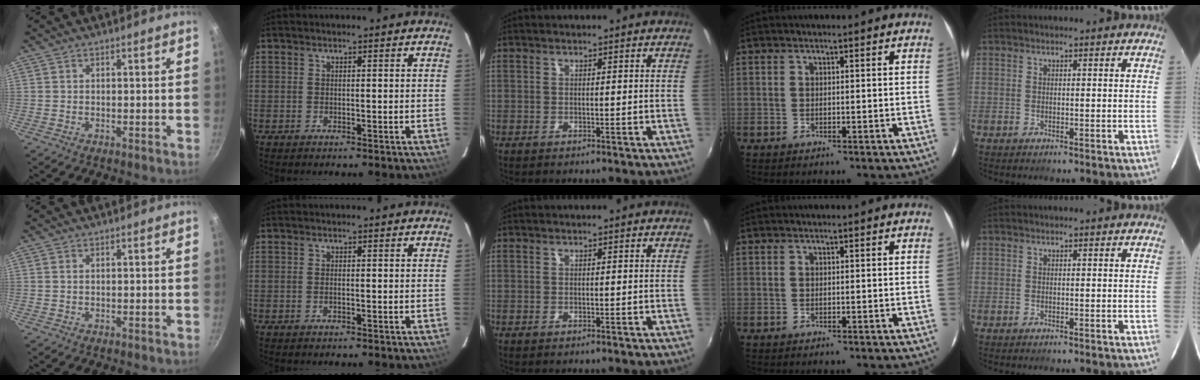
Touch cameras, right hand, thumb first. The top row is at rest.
{"thumb": {"total": 0.6, "force": [0.2, 0.3, 0.4], "torque": [-0.008, 0.001, 0.003]}, "index": {"total": 0.7, "force": [-0.3, 0.3, 0.6], "torque": [-0.013, 0.001, -0.006]}}